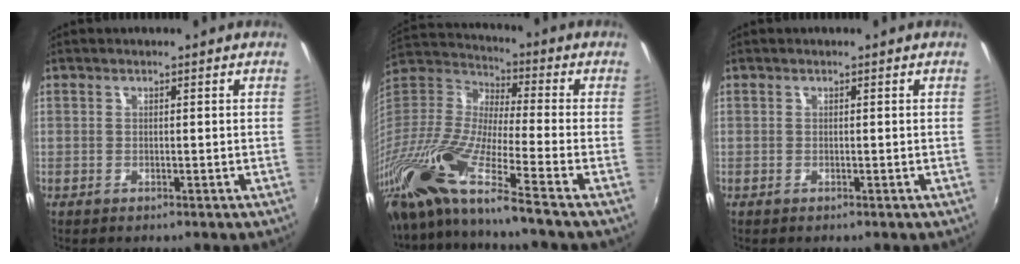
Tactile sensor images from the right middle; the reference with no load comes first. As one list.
[{"total": 19.9, "force": [-14.9, -0.4, 13.1], "torque": [-0.244, -0.047, -0.297]}, {"total": 0.0}]